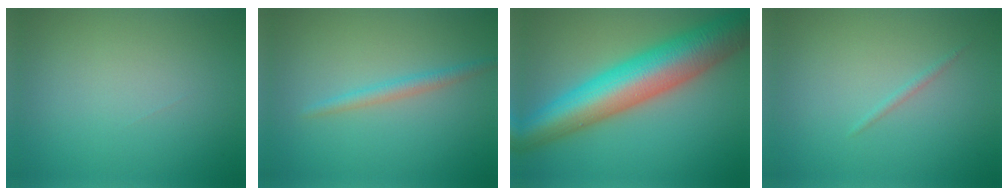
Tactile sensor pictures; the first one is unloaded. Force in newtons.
{"total": 1.7, "press": 1.7, "slide": 0.1}
{"total": 11.9, "press": 11.9, "slide": 0.1}
{"total": 0.6, "press": 0.6, "slide": 0.0}